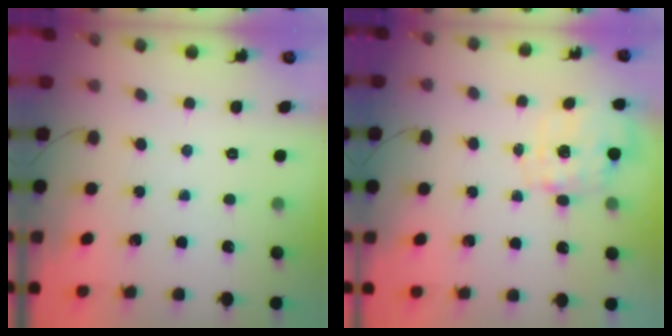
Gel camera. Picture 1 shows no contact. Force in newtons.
{"total": 2.9, "press": 2.7, "slide": 0.9}